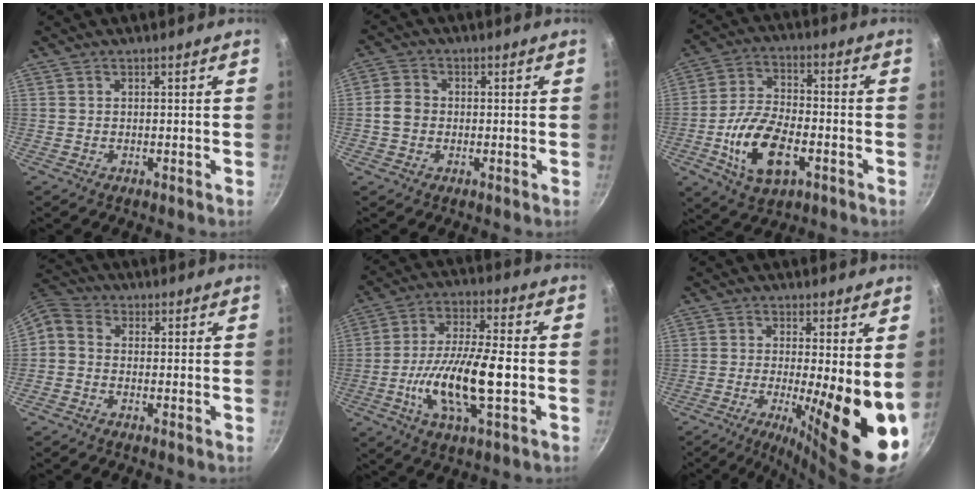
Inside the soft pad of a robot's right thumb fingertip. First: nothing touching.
{"total": 4.2, "force": [-0.5, 3.6, 2.2], "torque": [-0.032, 0.012, -0.017]}
{"total": 14.5, "force": [-4.6, 7.7, 11.4], "torque": [-0.208, 0.024, -0.085]}
{"total": 4.1, "force": [-0.9, 3.2, 2.5], "torque": [-0.057, 0.030, -0.035]}
{"total": 15.9, "force": [-3.2, 5.1, 14.7], "torque": [-0.267, 0.023, -0.064]}
{"total": 15.6, "force": [-2.1, 3.7, 15.0], "torque": [-0.202, -0.025, -0.025]}